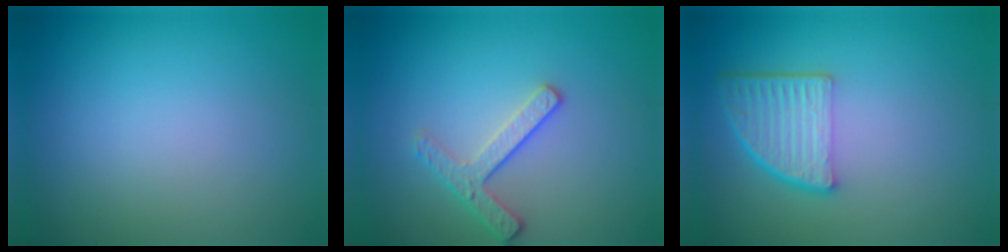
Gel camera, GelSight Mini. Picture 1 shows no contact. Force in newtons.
{"total": 2.4, "press": 2.3, "slide": 0.8}
{"total": 4.5, "press": 3.3, "slide": 3.1}